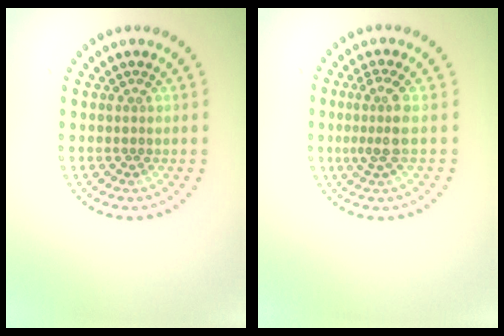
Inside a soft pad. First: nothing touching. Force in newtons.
{"total": 2.6, "press": 2.0, "slide": 1.7}